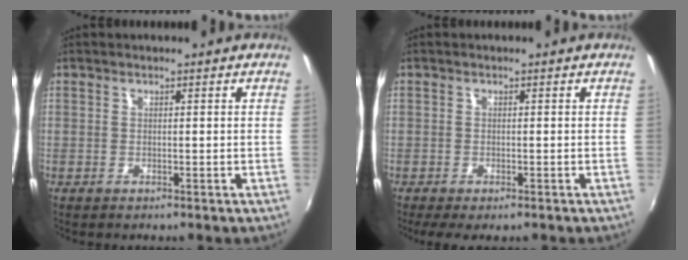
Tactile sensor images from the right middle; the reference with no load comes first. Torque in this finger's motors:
{"motor_torque": [1.04, -1.02, 0.12, 0.04]}